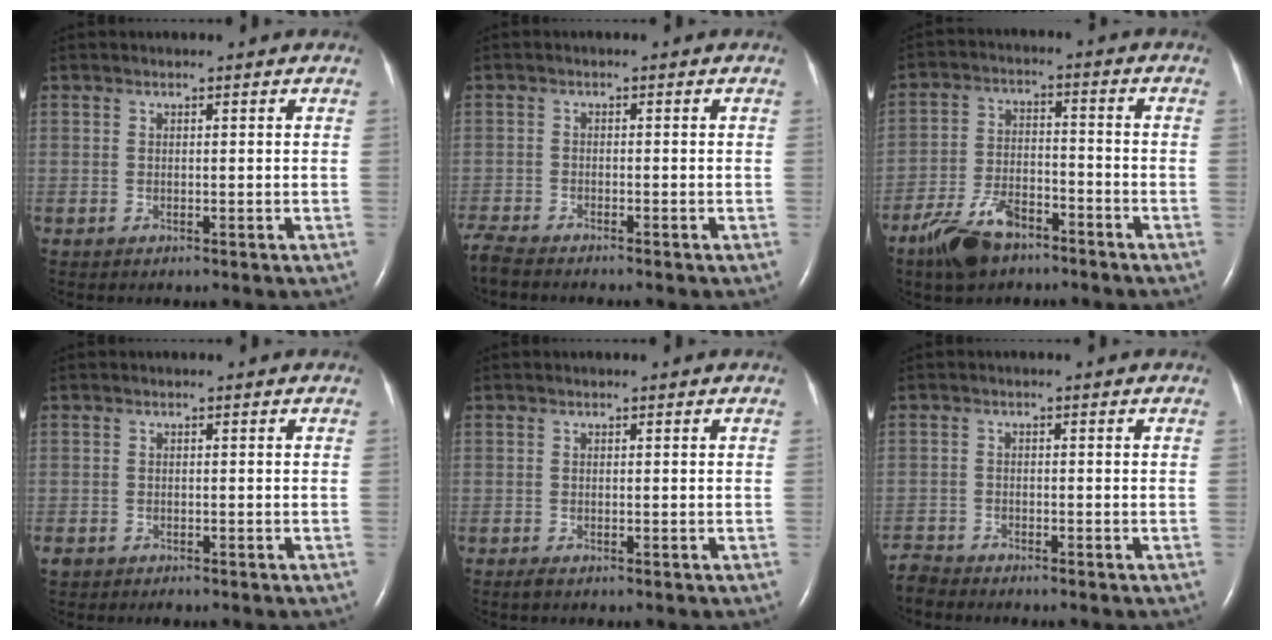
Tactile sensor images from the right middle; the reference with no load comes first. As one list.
[{"total": 4.7, "force": [-4.3, -0.1, 1.7], "torque": [-0.034, -0.019, -0.077]}, {"total": 9.0, "force": [-6.4, 3.7, 5.2], "torque": [-0.109, -0.006, -0.117]}, {"total": 2.3, "force": [-1.7, 1.1, 1.0], "torque": [-0.021, -0.006, -0.024]}, {"total": 0.5, "force": [-0.4, 0.0, 0.4], "torque": [-0.013, -0.004, -0.006]}, {"total": 2.7, "force": [-2.7, 0.0, -0.3], "torque": [0.001, -0.016, -0.052]}]